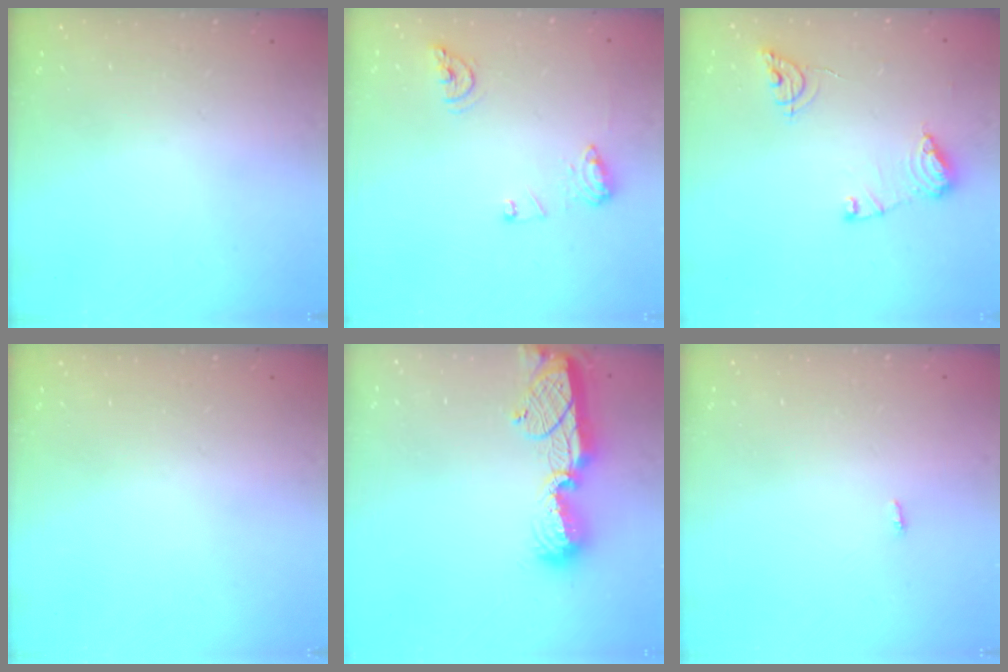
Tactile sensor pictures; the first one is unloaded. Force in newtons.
{"total": 10.4, "press": 10.4, "slide": 1.0}
{"total": 10.2, "press": 10.2, "slide": 0.6}
{"total": 0.0}
{"total": 12.7, "press": 12.7, "slide": 1.0}
{"total": 2.8, "press": 1.8, "slide": 2.2}